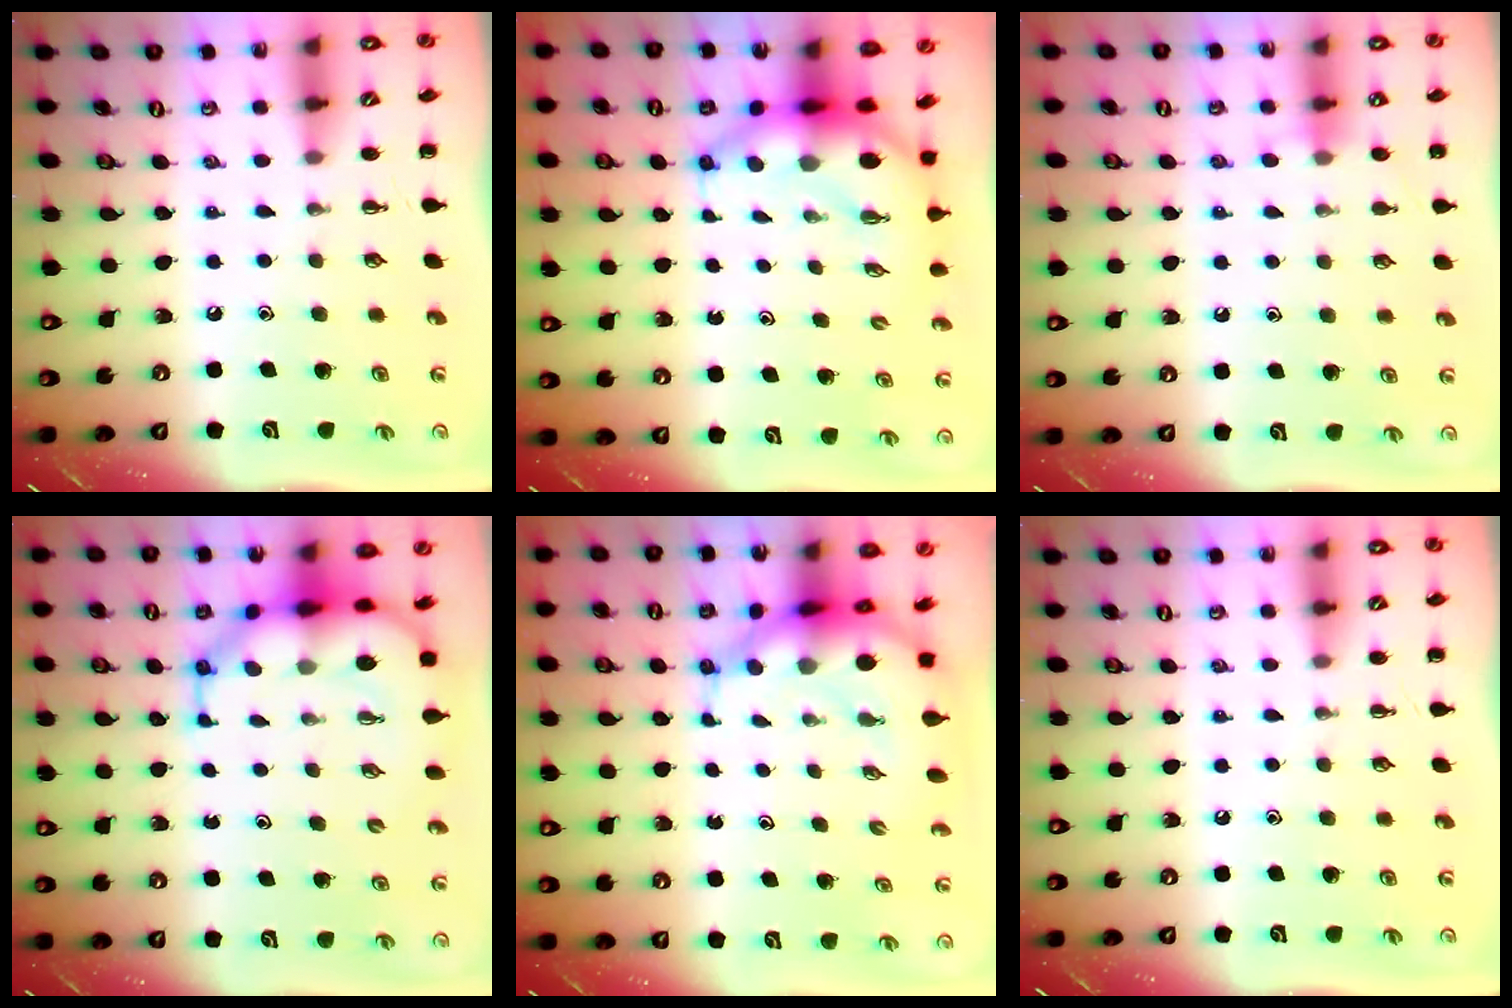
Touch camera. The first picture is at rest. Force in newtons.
{"total": 7.4, "press": 7.2, "slide": 1.9}
{"total": 6.9, "press": 6.4, "slide": 2.7}
{"total": 10.0, "press": 9.6, "slide": 2.9}
{"total": 9.2, "press": 8.8, "slide": 2.8}
{"total": 0.0}